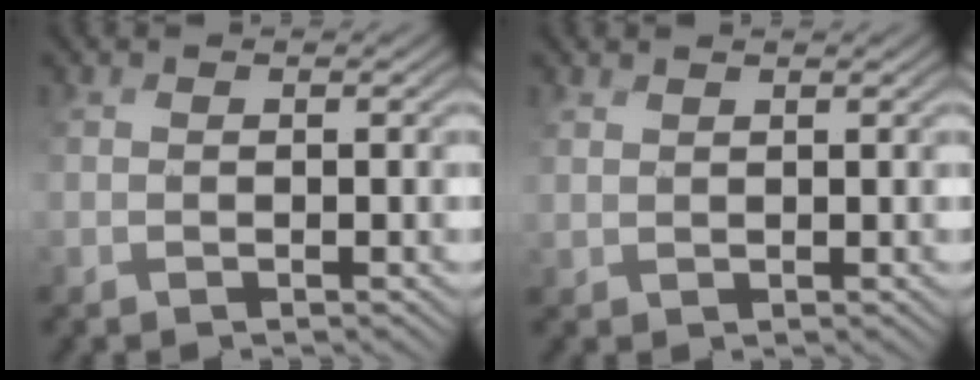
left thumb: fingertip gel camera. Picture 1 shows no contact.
{"total": 1.4, "force": [1.0, -0.3, -1.0], "torque": [0.012, 0.001, 0.019]}